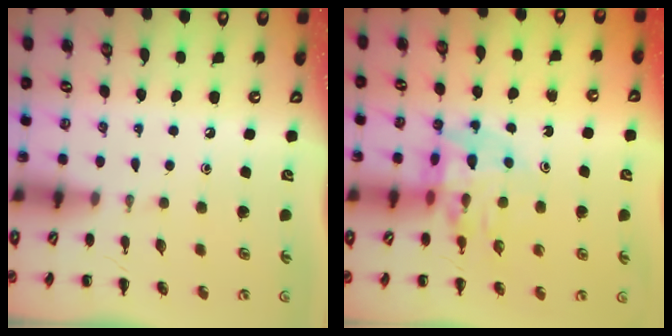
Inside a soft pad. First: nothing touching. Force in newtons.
{"total": 10.5, "press": 10.1, "slide": 3.0}